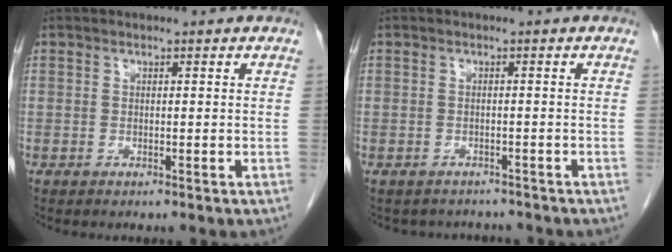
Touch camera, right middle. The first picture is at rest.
{"total": 3.9, "force": [-3.5, 1.8, -0.2], "torque": [0.000, 0.007, -0.045]}